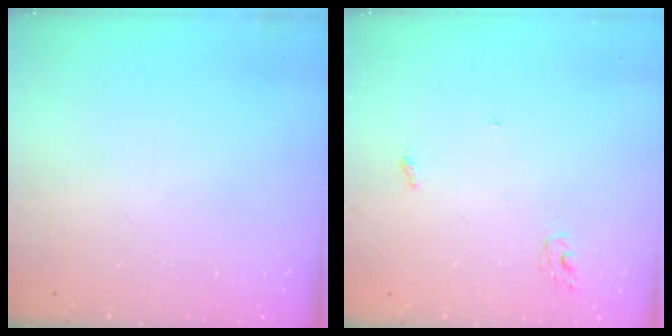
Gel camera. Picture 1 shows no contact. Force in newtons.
{"total": 2.8, "press": 2.8, "slide": 0.2}